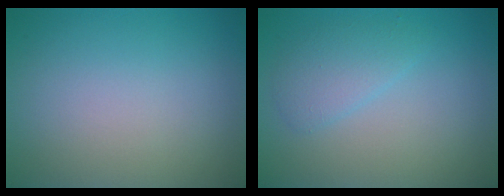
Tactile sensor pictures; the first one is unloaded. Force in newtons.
{"total": 2.2, "press": 2.2, "slide": 0.1}